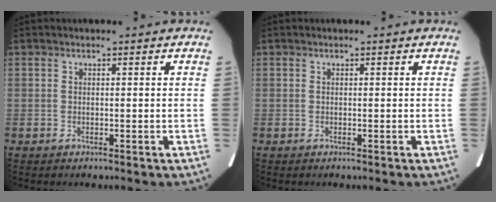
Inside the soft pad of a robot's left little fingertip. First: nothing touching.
{"total": 0.0}